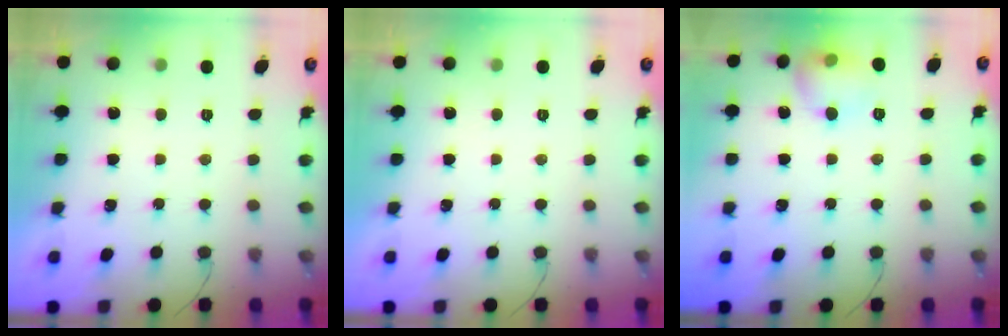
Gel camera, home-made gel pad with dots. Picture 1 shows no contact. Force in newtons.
{"total": 0.0}
{"total": 11.6, "press": 9.5, "slide": 6.7}